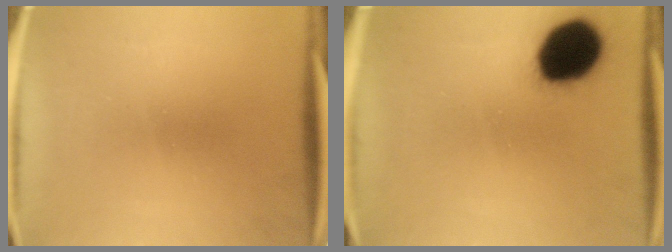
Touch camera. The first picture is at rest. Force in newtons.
{"total": 17.7}